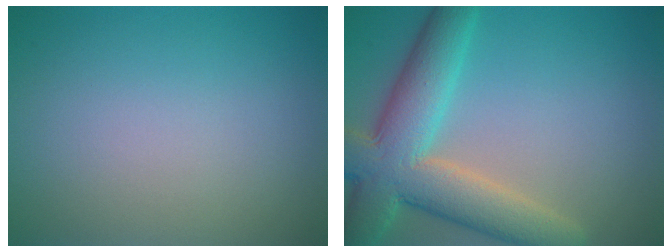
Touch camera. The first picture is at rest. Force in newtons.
{"total": 9.0, "press": 9.0, "slide": 0.3}